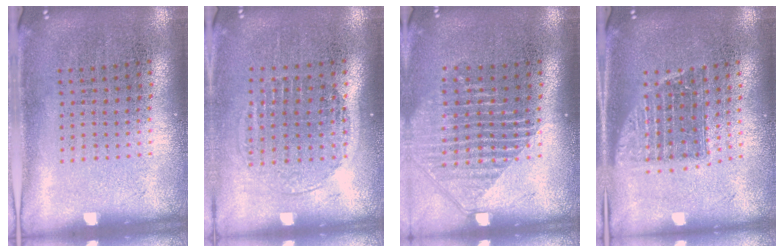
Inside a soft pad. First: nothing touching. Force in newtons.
{"total": 1.5, "press": 1.3, "slide": 0.7}
{"total": 1.5, "press": 1.4, "slide": 0.6}
{"total": 1.4, "press": 1.2, "slide": 0.8}